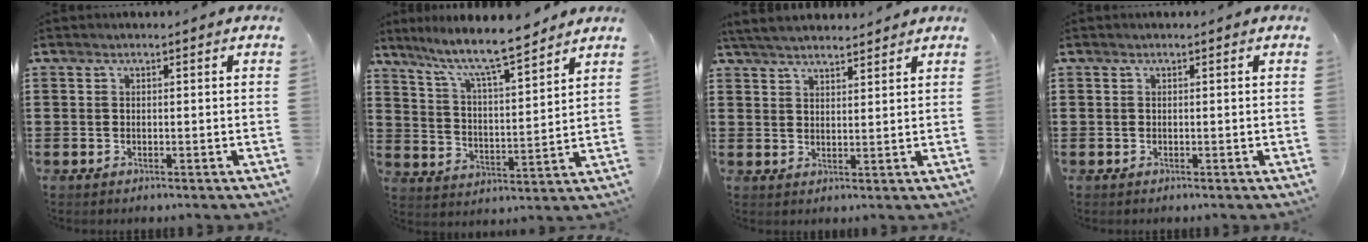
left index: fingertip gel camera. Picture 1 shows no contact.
{"total": 7.6, "force": [6.6, 0.3, 3.8], "torque": [-0.099, -0.040, 0.109]}
{"total": 4.2, "force": [4.0, 0.6, 1.1], "torque": [-0.035, -0.004, 0.074]}
{"total": 0.0}